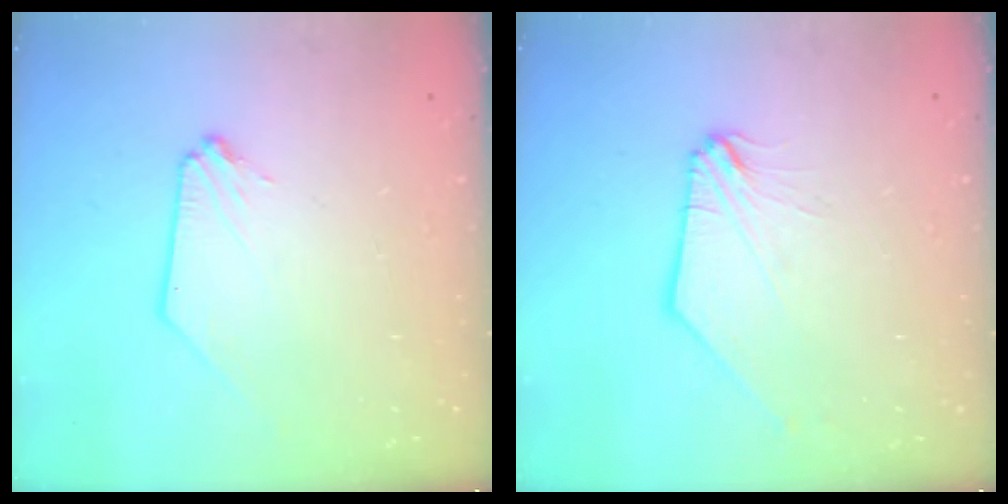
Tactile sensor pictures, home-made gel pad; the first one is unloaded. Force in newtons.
{"total": 1.6, "press": 1.6, "slide": 0.4}